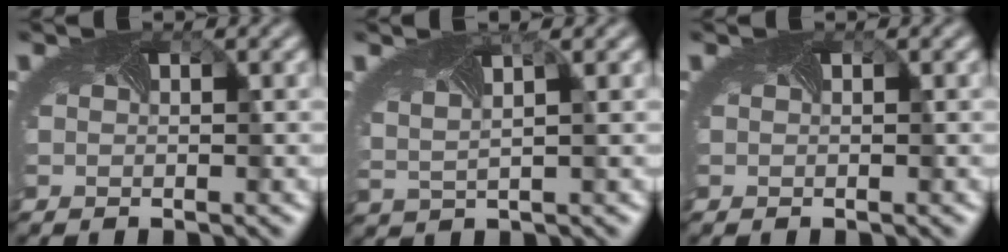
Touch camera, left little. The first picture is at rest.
{"total": 2.9, "force": [1.9, 1.1, 1.9], "torque": [-0.043, 0.009, 0.036]}
{"total": 0.0}